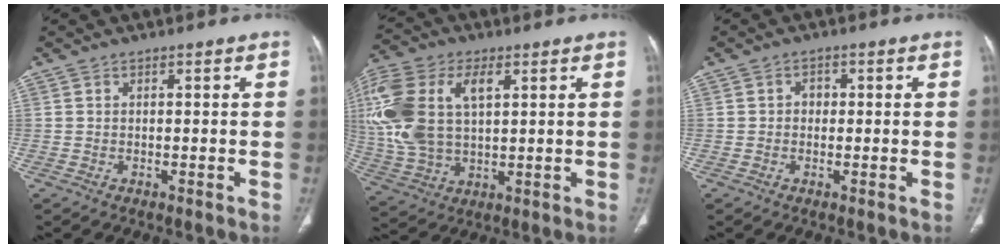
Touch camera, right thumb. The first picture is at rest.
{"total": 20.5, "force": [5.0, 12.1, 15.8], "torque": [-0.368, 0.006, 0.095]}
{"total": 1.7, "force": [0.0, 1.4, 0.9], "torque": [-0.003, 0.005, -0.005]}